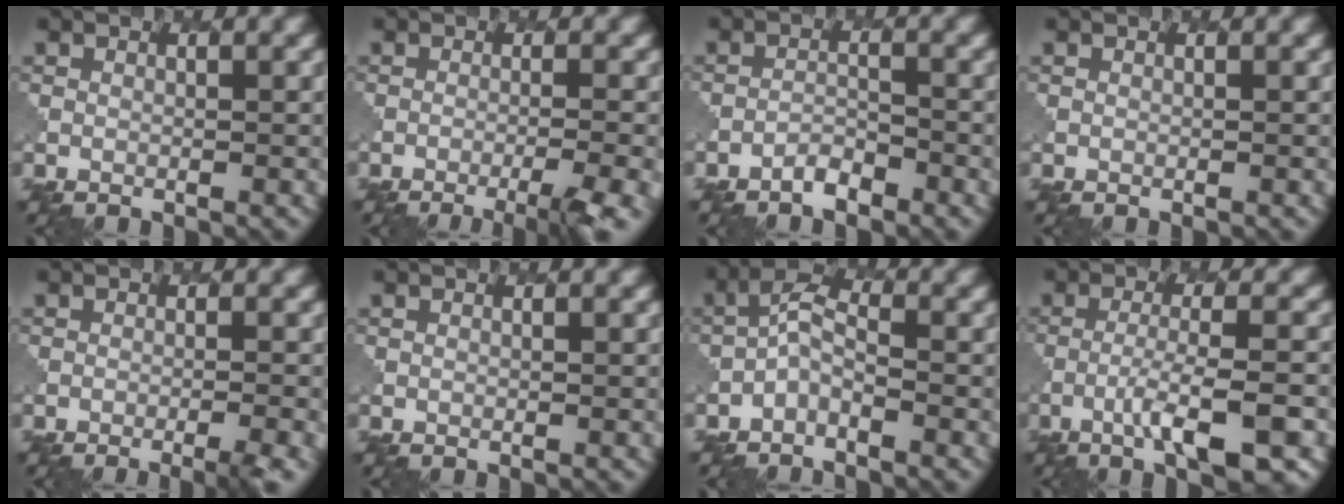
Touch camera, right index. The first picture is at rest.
{"total": 4.7, "force": [-2.7, 0.9, 3.7], "torque": [-0.050, 0.000, -0.042]}
{"total": 1.6, "force": [-1.4, 0.5, 0.5], "torque": [-0.007, 0.005, -0.024]}
{"total": 0.0}
{"total": 3.1, "force": [-1.8, 0.5, 2.5], "torque": [-0.033, 0.000, -0.029]}
{"total": 0.0}
{"total": 2.1, "force": [-1.3, 0.9, 1.3], "torque": [-0.029, 0.009, -0.031]}
{"total": 6.0, "force": [-2.6, 1.2, 5.4], "torque": [-0.089, 0.003, -0.041]}